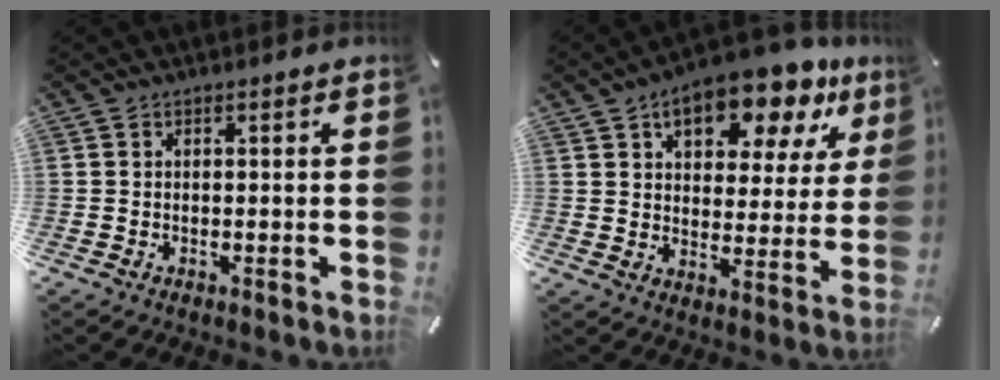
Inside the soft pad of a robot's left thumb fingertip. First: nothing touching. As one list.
[{"total": 15.4, "force": [10.2, 7.7, 8.6], "torque": [-0.124, -0.056, 0.170]}]